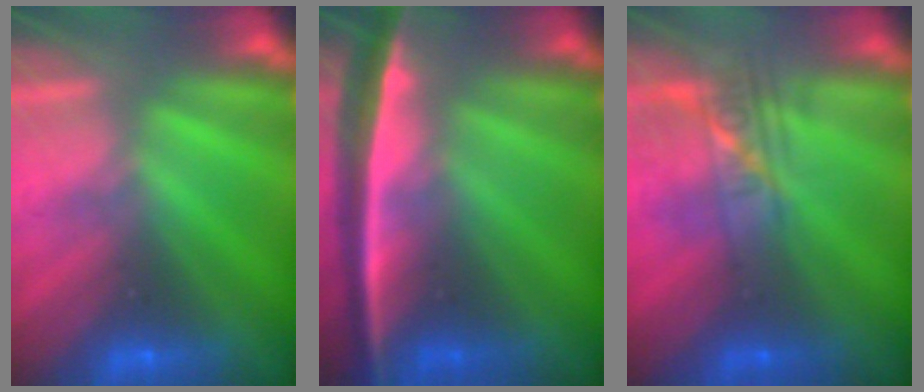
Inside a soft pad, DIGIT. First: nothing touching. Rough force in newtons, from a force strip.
{"total": 8.0}
{"total": 2.2}